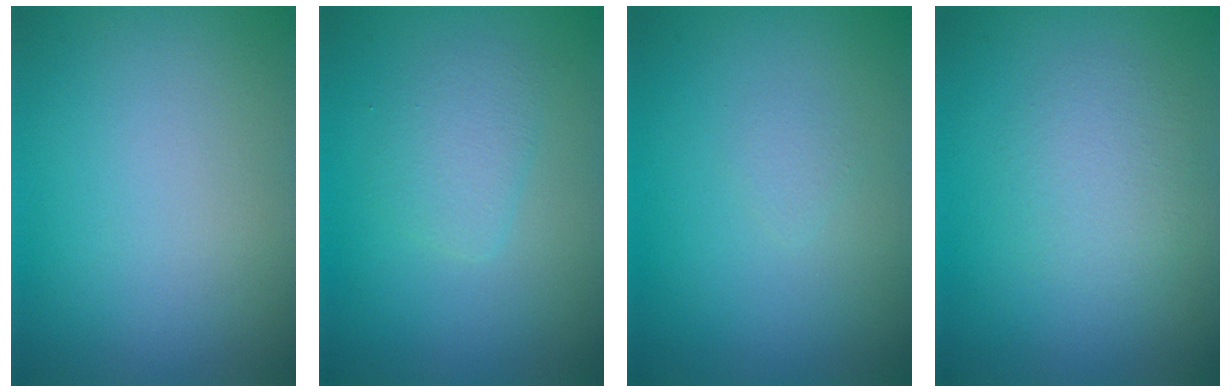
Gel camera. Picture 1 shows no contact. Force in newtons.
{"total": 2.1, "press": 2.1, "slide": 0.1}
{"total": 0.7, "press": 0.7, "slide": 0.0}
{"total": 2.3, "press": 2.3, "slide": 0.1}